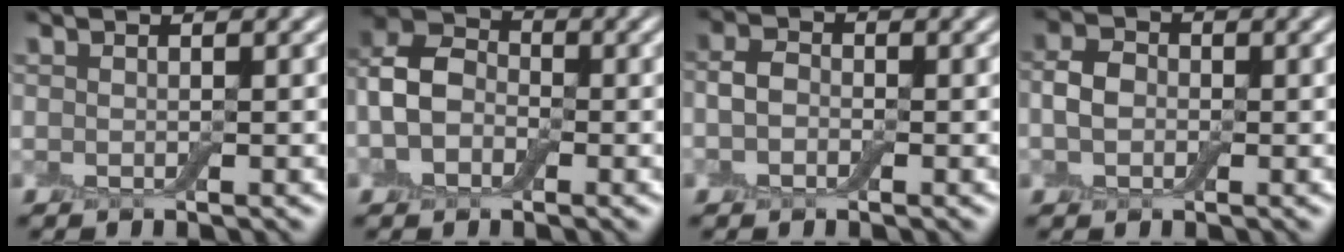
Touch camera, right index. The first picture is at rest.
{"total": 5.1, "force": [-1.0, 3.9, 3.2], "torque": [-0.066, 0.013, -0.032]}
{"total": 1.9, "force": [-0.4, 1.5, 1.1], "torque": [-0.022, 0.004, -0.016]}
{"total": 2.4, "force": [-0.3, 2.0, 1.4], "torque": [-0.030, 0.004, -0.014]}